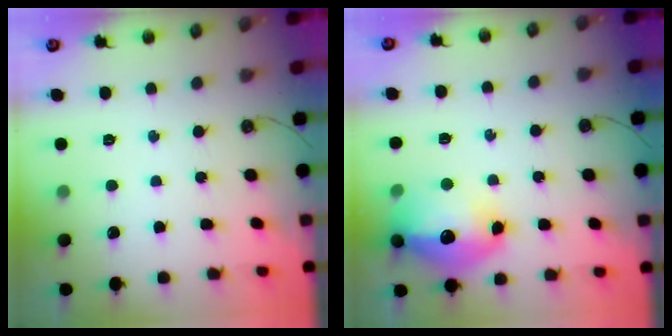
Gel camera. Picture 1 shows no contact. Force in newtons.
{"total": 17.9, "press": 17.8, "slide": 1.6}